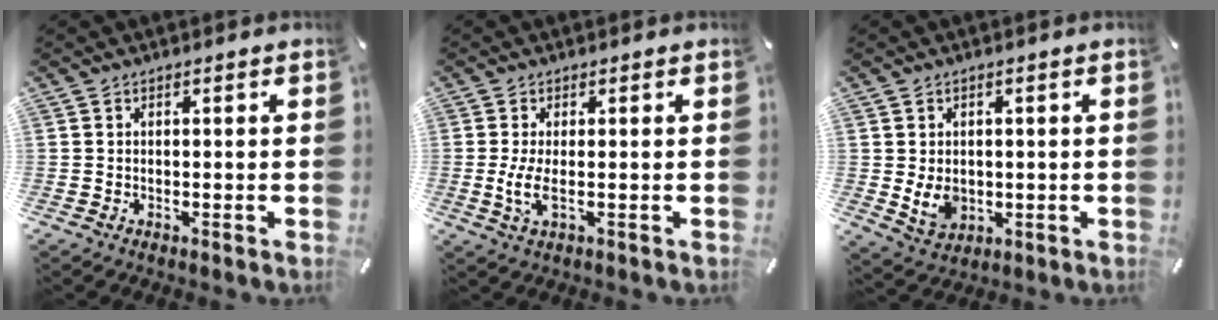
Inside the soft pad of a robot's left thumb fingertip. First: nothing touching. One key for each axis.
{"total": 4.7, "fx": -0.3, "fy": 1.4, "fz": 4.5, "tx": -0.107, "ty": -0.012, "tz": -0.011}
{"total": 6.1, "fx": 0.0, "fy": 5.0, "fz": 3.5, "tx": -0.069, "ty": -0.003, "tz": 0.000}